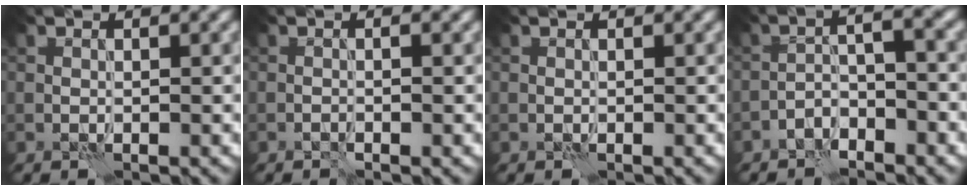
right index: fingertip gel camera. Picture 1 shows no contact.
{"total": 0.8, "force": [-0.4, 0.0, 0.7], "torque": [-0.011, 0.002, -0.009]}
{"total": 0.0}
{"total": 3.0, "force": [-2.2, 0.8, 1.8], "torque": [-0.031, 0.013, -0.048]}